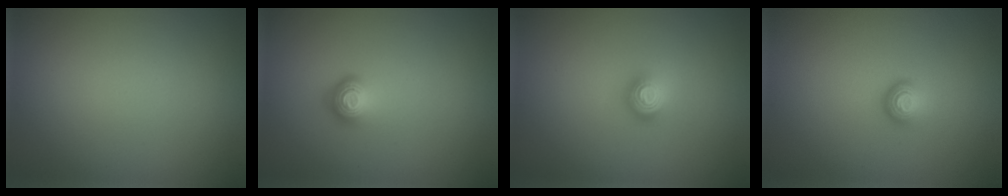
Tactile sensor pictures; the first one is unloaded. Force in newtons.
{"total": 1.7, "press": 1.3, "slide": 1.2}
{"total": 2.1, "press": 1.5, "slide": 1.5}
{"total": 1.6, "press": 1.0, "slide": 1.2}